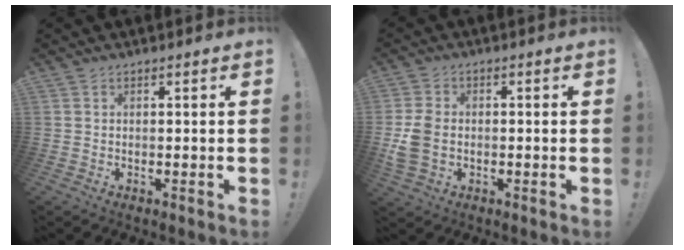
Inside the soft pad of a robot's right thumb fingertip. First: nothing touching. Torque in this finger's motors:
{"motor_torque": [0.90, 1.07, 0.42, -0.43, 0.04]}